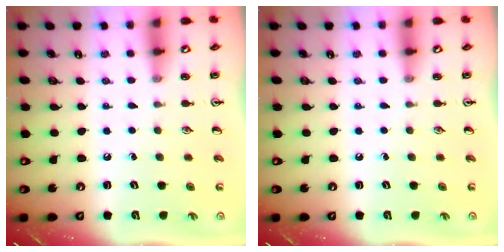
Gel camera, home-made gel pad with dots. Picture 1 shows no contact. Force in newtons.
{"total": 0.0}